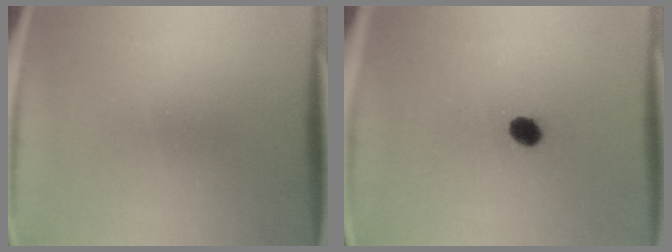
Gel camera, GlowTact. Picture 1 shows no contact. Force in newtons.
{"total": 3.2}